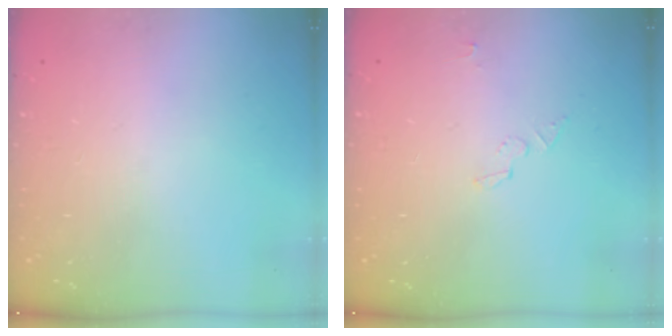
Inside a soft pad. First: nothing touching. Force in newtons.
{"total": 2.8, "press": 2.8, "slide": 0.1}